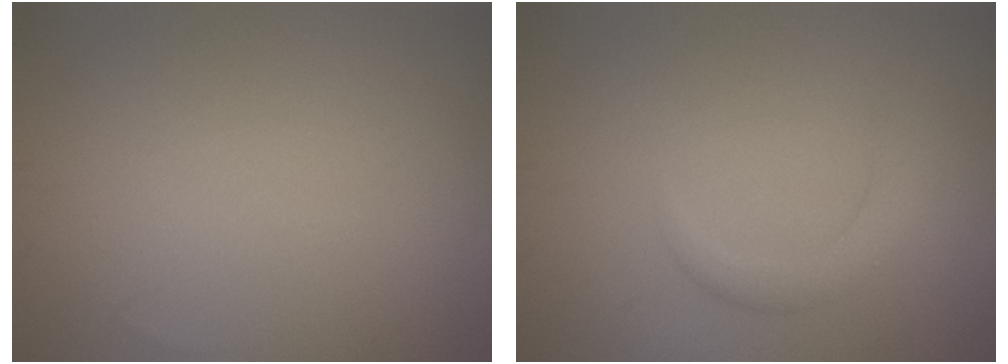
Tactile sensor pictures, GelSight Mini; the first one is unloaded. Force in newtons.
{"total": 1.8, "press": 1.8, "slide": 0.2}